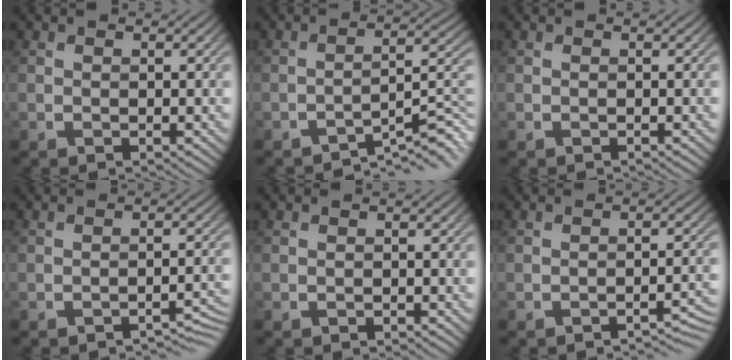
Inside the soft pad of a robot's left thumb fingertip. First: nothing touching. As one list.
[{"total": 6.9, "force": [-5.1, 1.2, 4.4], "torque": [-0.056, 0.011, -0.082]}, {"total": 0.0}, {"total": 2.9, "force": [-2.4, 0.4, 1.7], "torque": [-0.020, 0.008, -0.037]}, {"total": 0.0}, {"total": 3.1, "force": [-2.4, 0.4, 2.0], "torque": [-0.024, 0.009, -0.038]}]